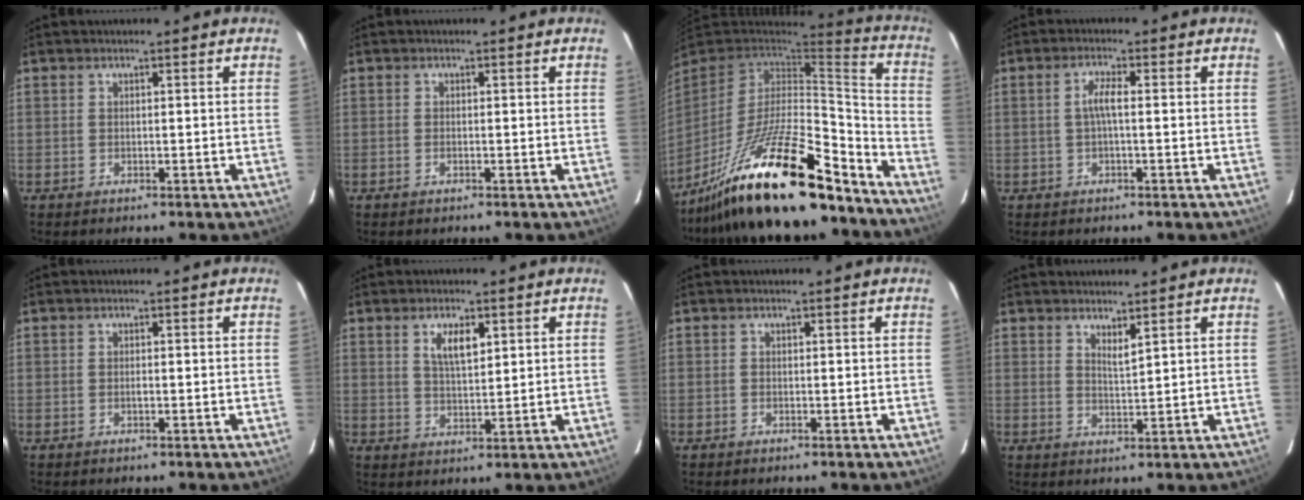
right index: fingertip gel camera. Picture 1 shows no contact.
{"total": 0.6, "force": [-0.2, 0.2, 0.5], "torque": [-0.010, 0.000, -0.005]}
{"total": 27.3, "force": [-20.6, 6.5, 16.7], "torque": [-0.298, -0.029, -0.339]}
{"total": 2.7, "force": [-0.2, 0.3, 2.7], "torque": [-0.055, 0.007, -0.004]}
{"total": 0.5, "force": [-0.2, 0.3, 0.4], "torque": [-0.008, 0.001, -0.004]}
{"total": 4.9, "force": [2.2, 1.8, 3.9], "torque": [-0.069, 0.003, 0.041]}
{"total": 0.0}
{"total": 2.4, "force": [1.9, 0.1, 1.5], "torque": [-0.026, -0.003, 0.031]}